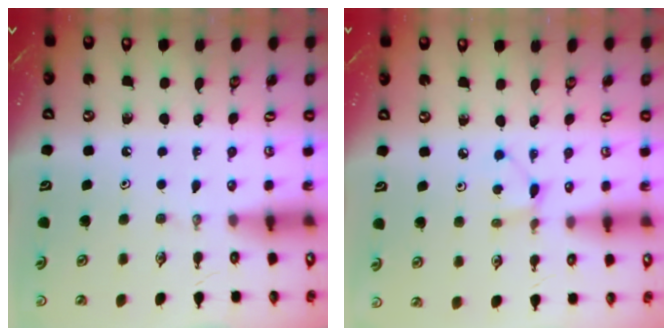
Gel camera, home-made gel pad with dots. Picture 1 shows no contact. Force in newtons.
{"total": 4.1, "press": 4.1, "slide": 0.7}